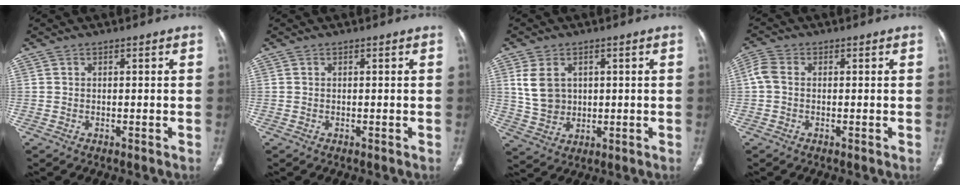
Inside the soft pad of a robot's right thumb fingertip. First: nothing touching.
{"total": 0.0}
{"total": 6.9, "force": [1.9, 5.3, 4.0], "torque": [-0.064, -0.004, 0.051]}
{"total": 3.3, "force": [-0.1, 2.3, 2.4], "torque": [-0.060, 0.009, -0.010]}